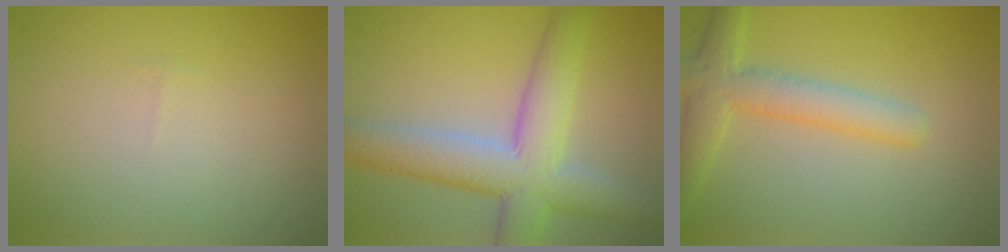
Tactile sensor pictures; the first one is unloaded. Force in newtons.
{"total": 7.2, "press": 7.2, "slide": 0.4}
{"total": 4.1, "press": 4.1, "slide": 0.1}